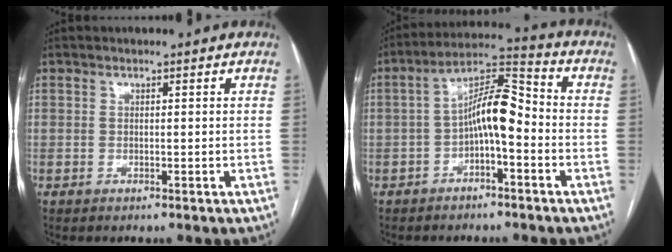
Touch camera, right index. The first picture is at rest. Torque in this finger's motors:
{"motor_torque": [1.03, -0.48, 0.43, 0.12]}